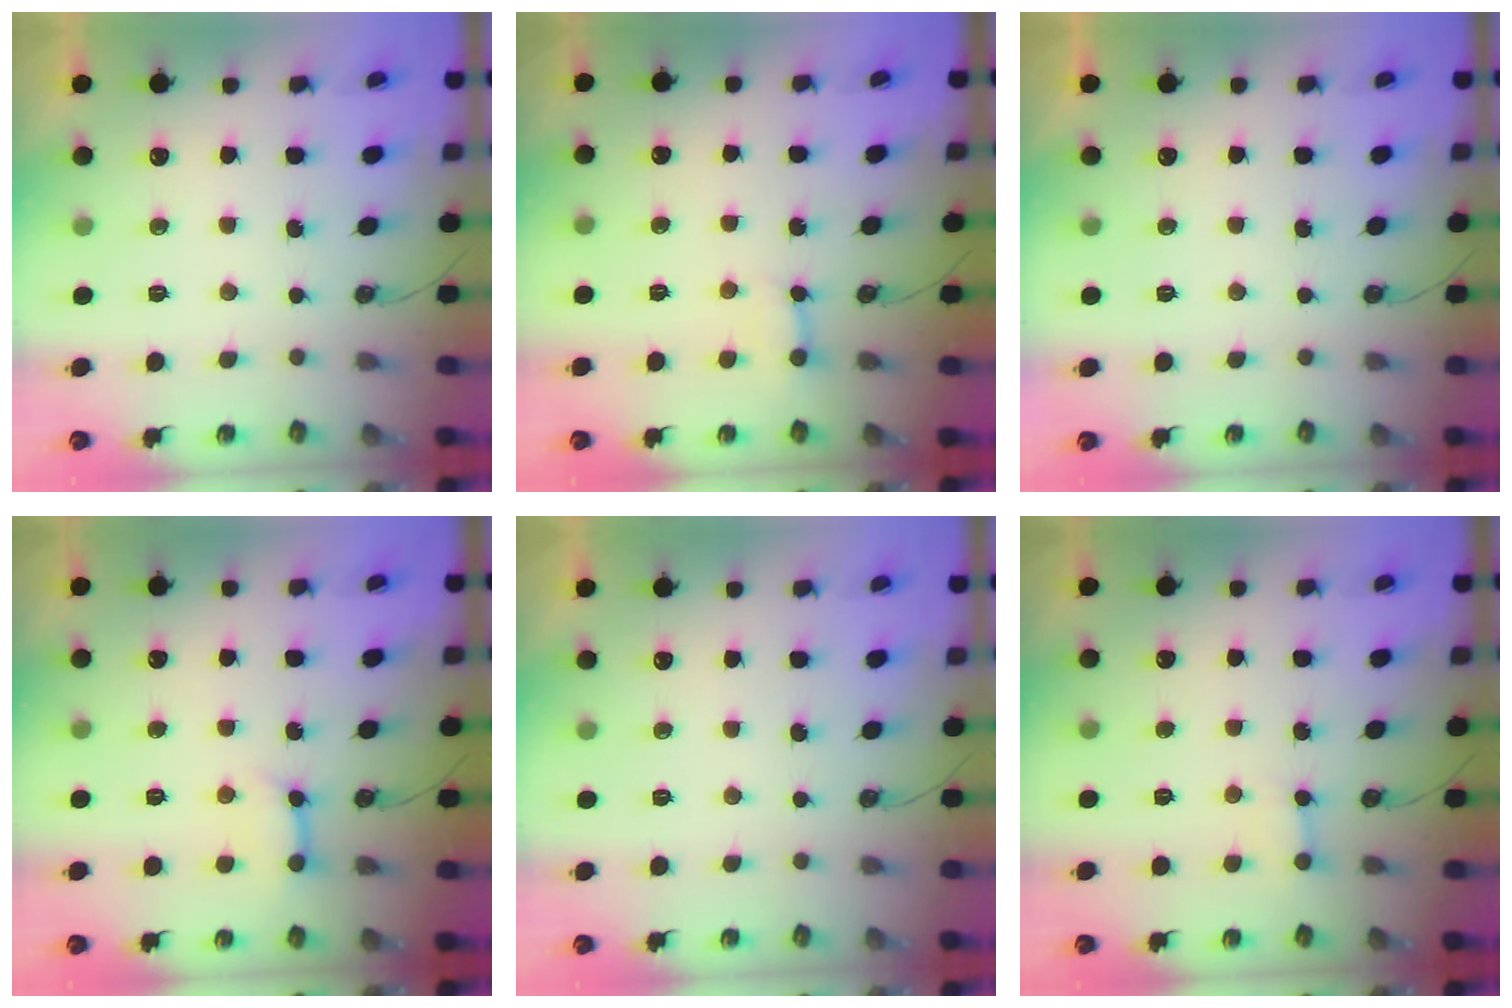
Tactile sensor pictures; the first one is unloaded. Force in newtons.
{"total": 2.8, "press": 2.7, "slide": 0.4}
{"total": 0.0}
{"total": 7.8, "press": 7.8, "slide": 1.1}
{"total": 0.0}
{"total": 2.9, "press": 2.9, "slide": 0.3}